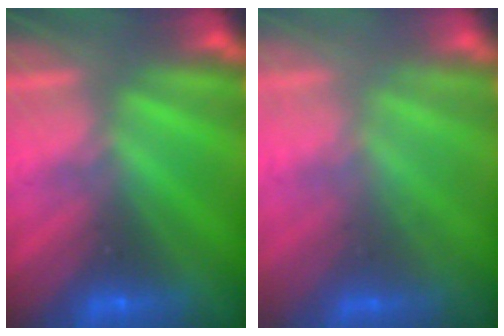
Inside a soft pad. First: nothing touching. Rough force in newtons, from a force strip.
{"total": 2.2}